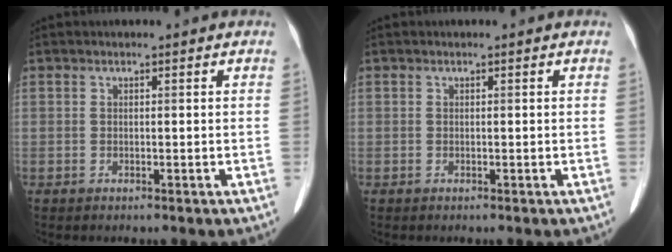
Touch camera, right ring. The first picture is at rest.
{"total": 0.0}